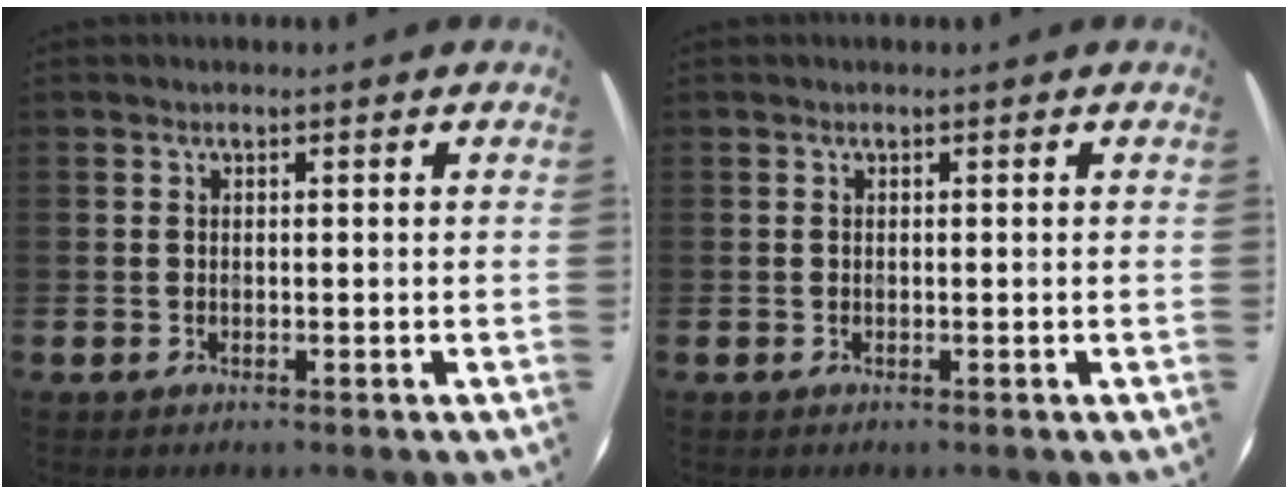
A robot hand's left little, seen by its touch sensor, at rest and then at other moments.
{"total": 0.0}